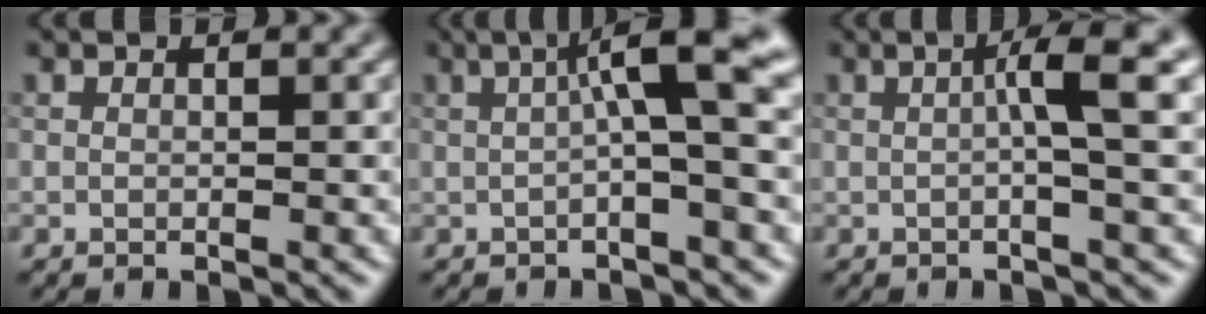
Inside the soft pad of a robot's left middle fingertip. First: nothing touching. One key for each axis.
{"total": 5.7, "fx": 0.7, "fy": 0.8, "fz": 5.6, "tx": -0.088, "ty": 0.017, "tz": 0.004}
{"total": 4.2, "fx": 0.5, "fy": 0.4, "fz": 4.2, "tx": -0.061, "ty": 0.011, "tz": 0.004}